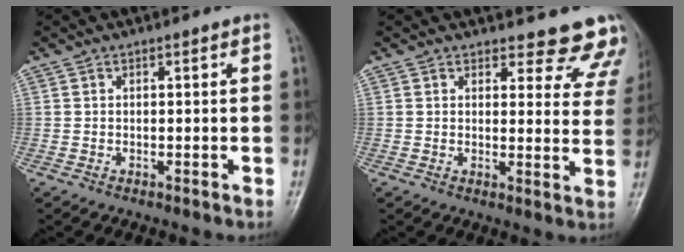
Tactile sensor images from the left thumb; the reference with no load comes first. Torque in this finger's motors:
{"motor_torque": [0.28, 0.12, -0.07, -0.23, 0.04]}